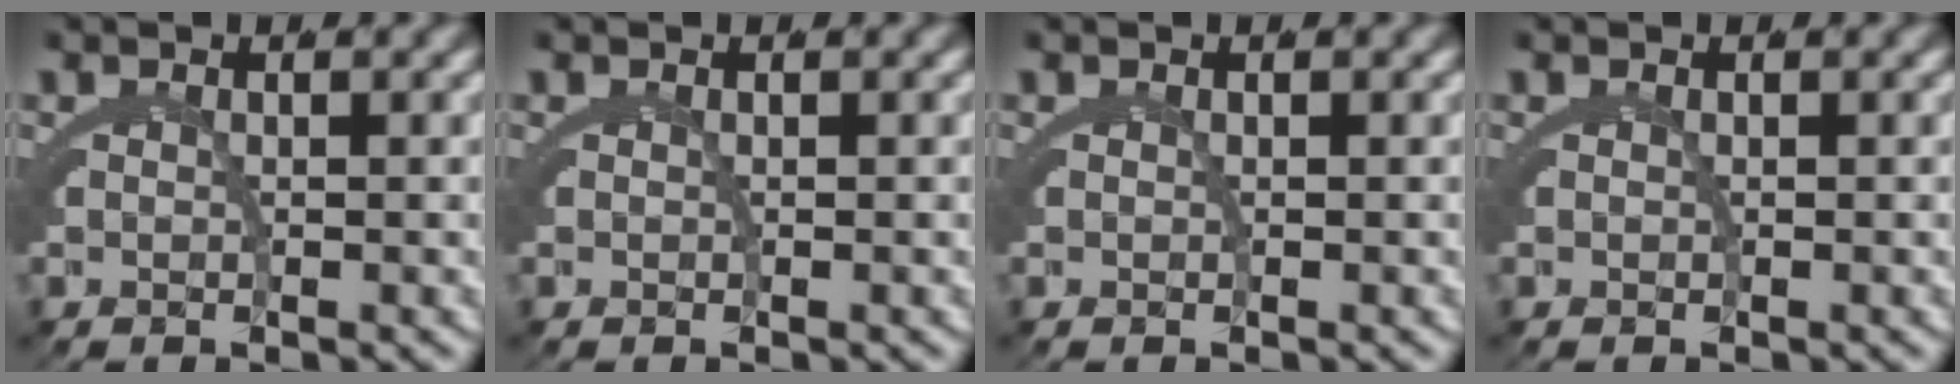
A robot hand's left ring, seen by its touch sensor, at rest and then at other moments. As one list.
[{"total": 0.0}, {"total": 0.0}, {"total": 0.0}]